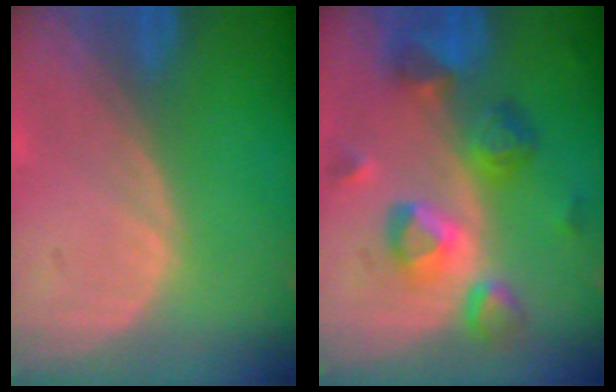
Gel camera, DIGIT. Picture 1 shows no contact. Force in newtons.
{"total": 9.3, "press": 8.2, "slide": 4.4}